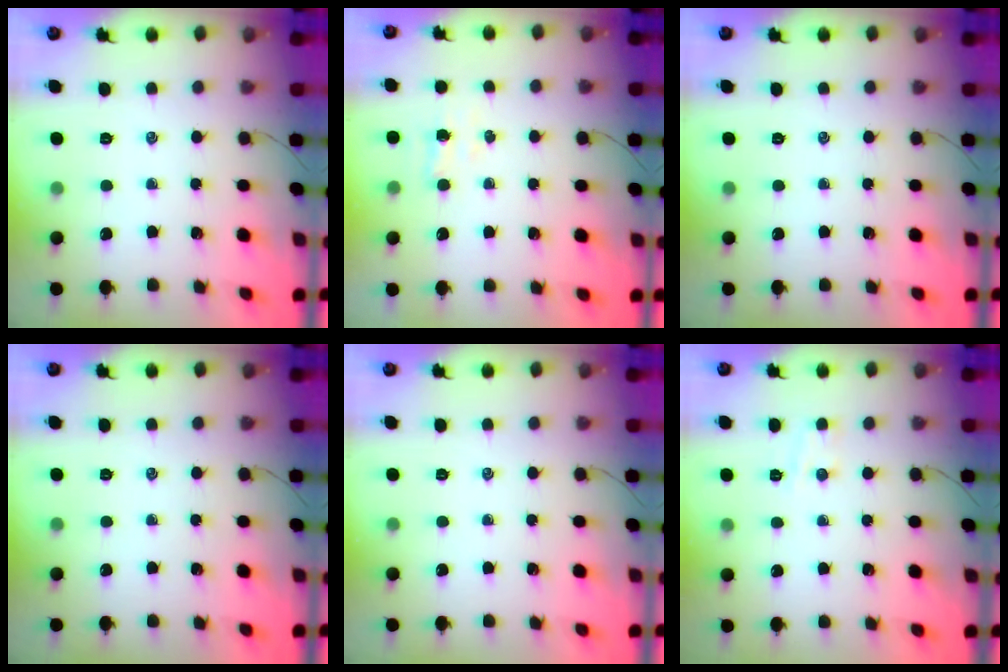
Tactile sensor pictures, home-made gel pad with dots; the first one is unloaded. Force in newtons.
{"total": 2.5, "press": 2.3, "slide": 0.8}
{"total": 0.0}
{"total": 0.0}
{"total": 0.0}
{"total": 4.0, "press": 3.8, "slide": 1.2}